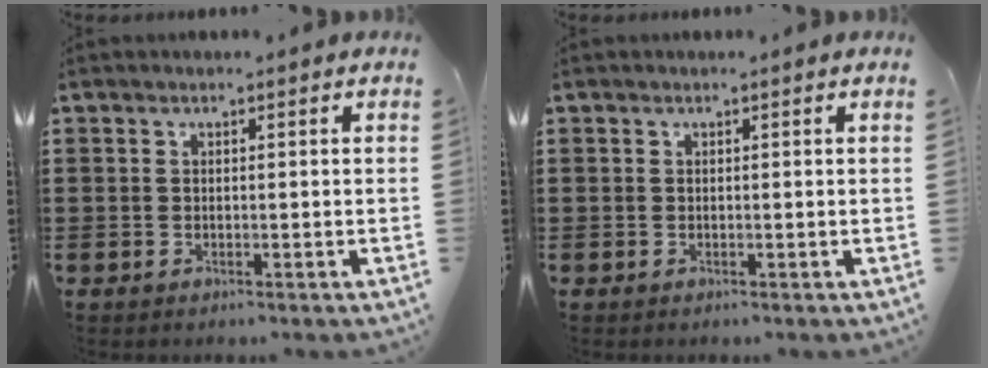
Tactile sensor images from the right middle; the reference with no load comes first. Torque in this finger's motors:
{"motor_torque": [-0.08, 0.02, 0.02, -0.01]}